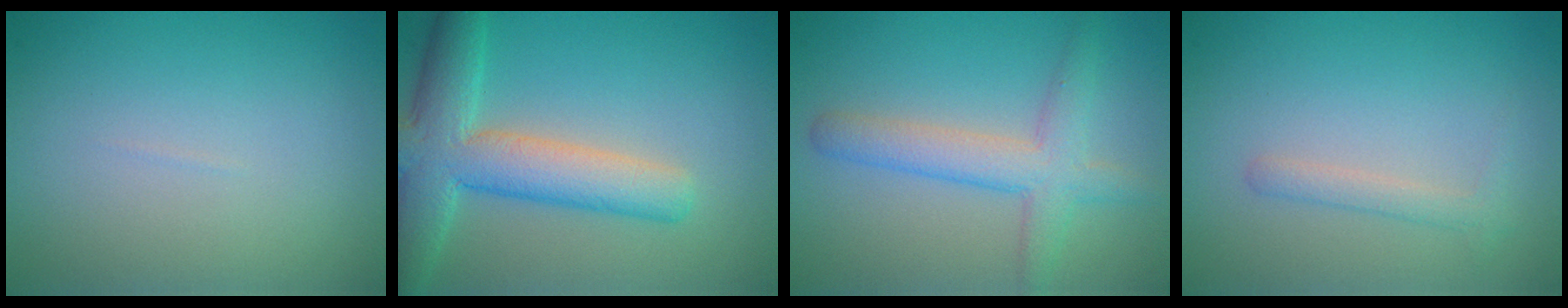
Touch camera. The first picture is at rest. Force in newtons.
{"total": 7.1, "press": 7.1, "slide": 0.5}
{"total": 3.9, "press": 3.9, "slide": 0.1}
{"total": 1.3, "press": 1.3, "slide": 0.1}